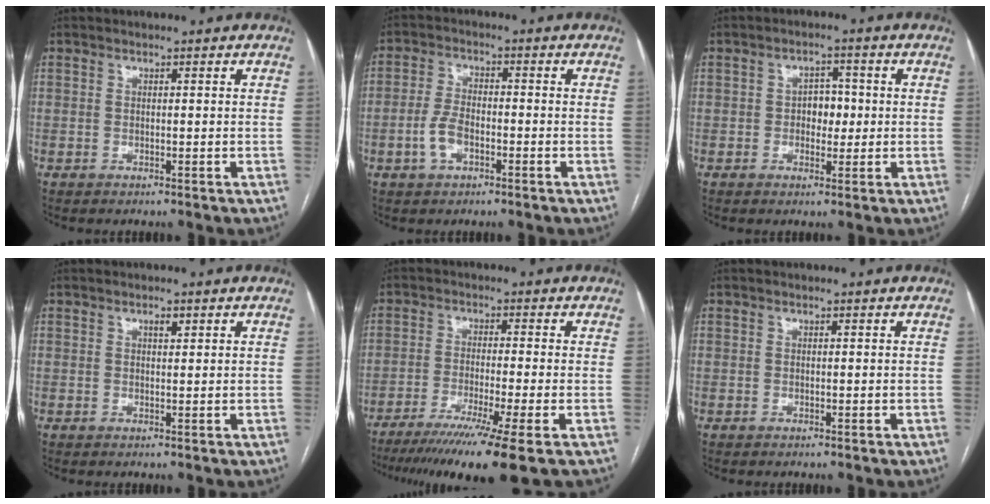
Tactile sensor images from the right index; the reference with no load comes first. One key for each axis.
{"total": 4.8, "fx": -1.9, "fy": 2.6, "fz": 3.6, "tx": -0.080, "ty": 0.008, "tz": -0.036}
{"total": 3.7, "fx": -0.1, "fy": 2.4, "fz": 2.8, "tx": -0.036, "ty": 0.009, "tz": -0.001}
{"total": 1.1, "fx": 0.6, "fy": 0.4, "fz": 0.9, "tx": -0.015, "ty": -0.001, "tz": 0.009}
{"total": 13.2, "fx": -9.4, "fy": -1.8, "fz": 9.2, "tx": -0.139, "ty": -0.041, "tz": -0.146}
{"total": 0.0}